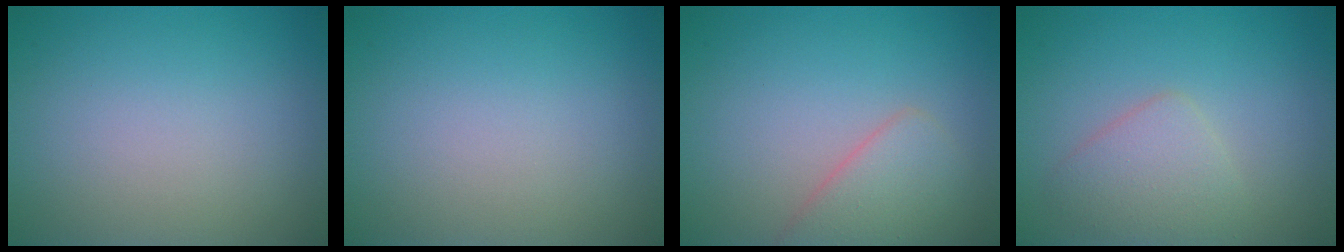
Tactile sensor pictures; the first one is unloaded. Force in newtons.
{"total": 0.0}
{"total": 2.9, "press": 2.9, "slide": 0.1}
{"total": 2.8, "press": 2.8, "slide": 0.0}